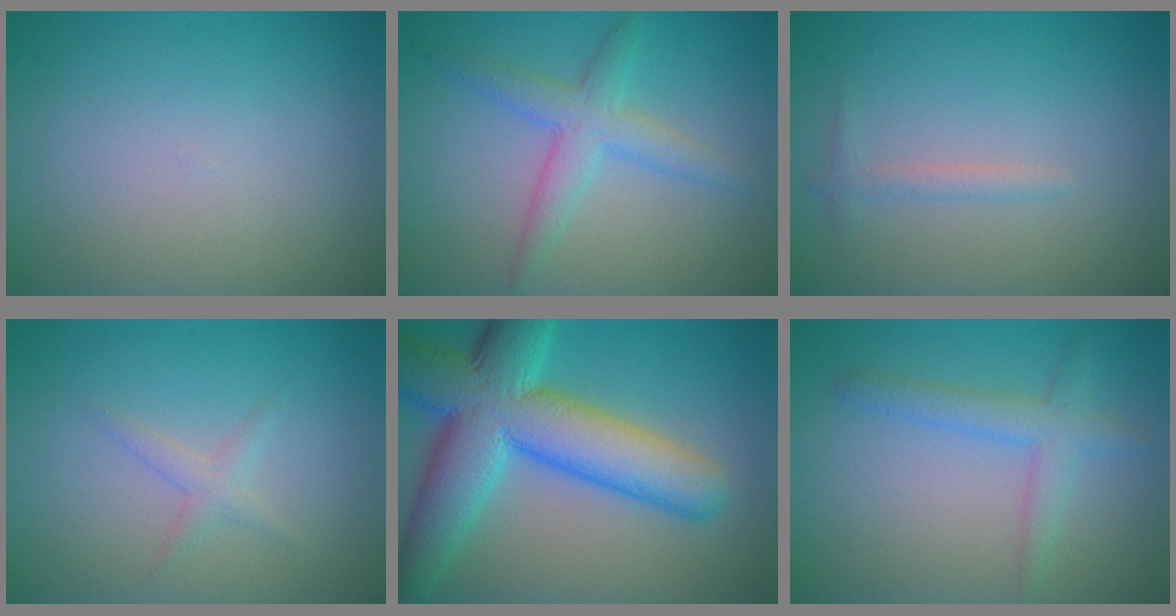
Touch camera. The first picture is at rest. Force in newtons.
{"total": 3.5, "press": 3.5, "slide": 0.1}
{"total": 1.1, "press": 1.1, "slide": 0.1}
{"total": 1.3, "press": 1.3, "slide": 0.1}
{"total": 11.7, "press": 11.7, "slide": 0.2}
{"total": 2.9, "press": 2.9, "slide": 0.1}